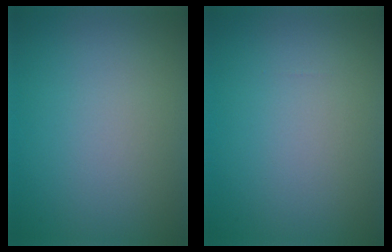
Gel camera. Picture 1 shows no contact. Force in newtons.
{"total": 0.0}